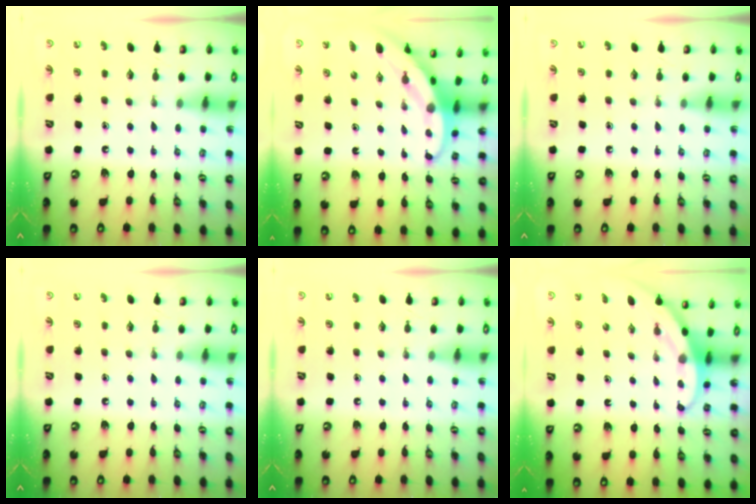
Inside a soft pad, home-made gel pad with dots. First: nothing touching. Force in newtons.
{"total": 5.1, "press": 5.1, "slide": 0.4}
{"total": 0.0}
{"total": 0.0}
{"total": 0.0}
{"total": 3.2, "press": 3.2, "slide": 0.1}